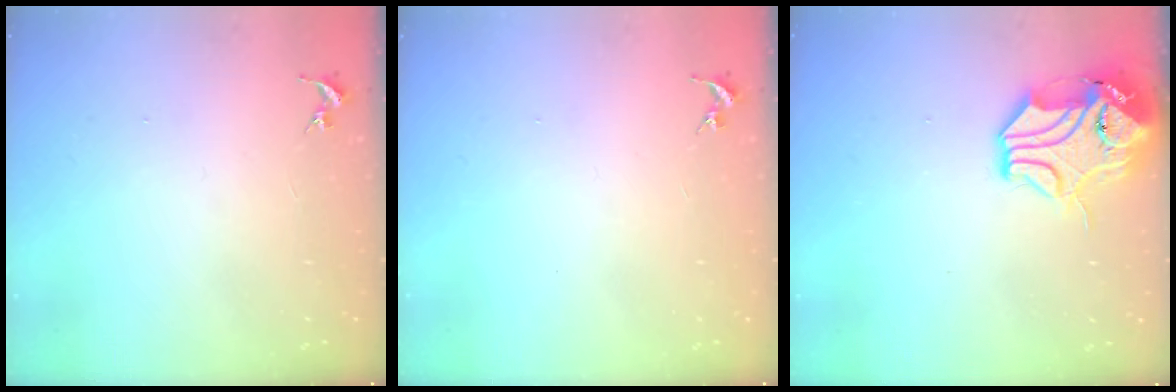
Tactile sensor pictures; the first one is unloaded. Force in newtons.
{"total": 0.0}
{"total": 13.7, "press": 13.5, "slide": 1.8}